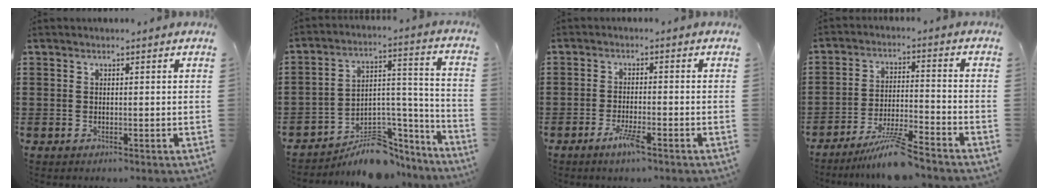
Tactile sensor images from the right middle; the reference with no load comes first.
{"total": 7.8, "force": [-6.5, 3.5, 2.7], "torque": [-0.034, 0.022, -0.115]}
{"total": 3.6, "force": [-2.2, 0.5, 2.9], "torque": [-0.059, -0.007, -0.041]}
{"total": 7.5, "force": [-6.3, 0.0, 4.0], "torque": [-0.082, -0.012, -0.118]}